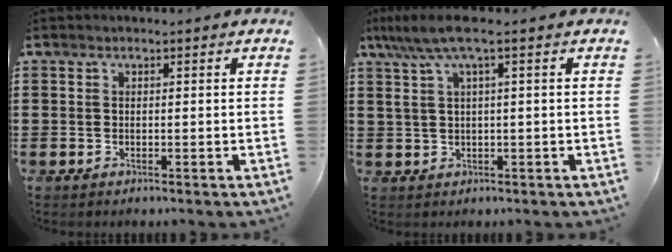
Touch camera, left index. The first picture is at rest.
{"total": 5.5, "force": [1.8, 0.5, 5.2], "torque": [-0.118, -0.007, 0.026]}